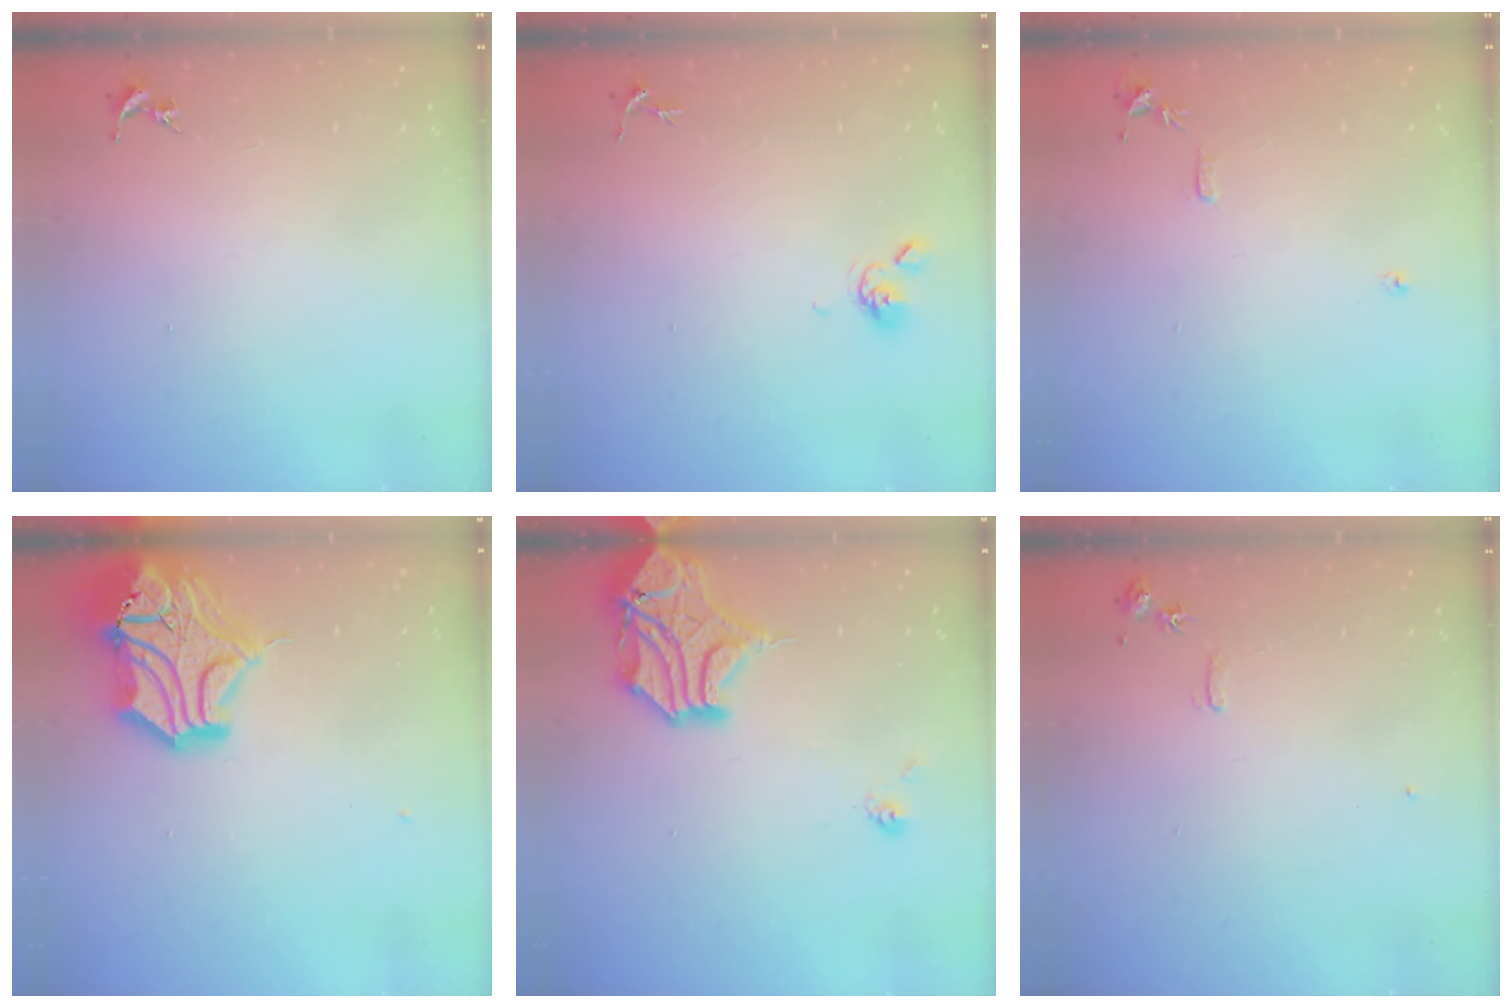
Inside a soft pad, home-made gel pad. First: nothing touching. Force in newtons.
{"total": 4.7, "press": 4.7, "slide": 0.7}
{"total": 7.8, "press": 7.8, "slide": 0.8}
{"total": 18.3, "press": 18.2, "slide": 2.4}
{"total": 15.2, "press": 15.1, "slide": 2.2}
{"total": 6.2, "press": 6.2, "slide": 0.8}